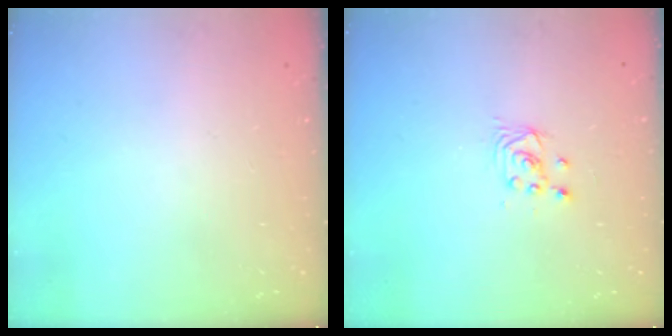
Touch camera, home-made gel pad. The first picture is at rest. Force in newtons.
{"total": 2.2, "press": 2.2, "slide": 0.3}